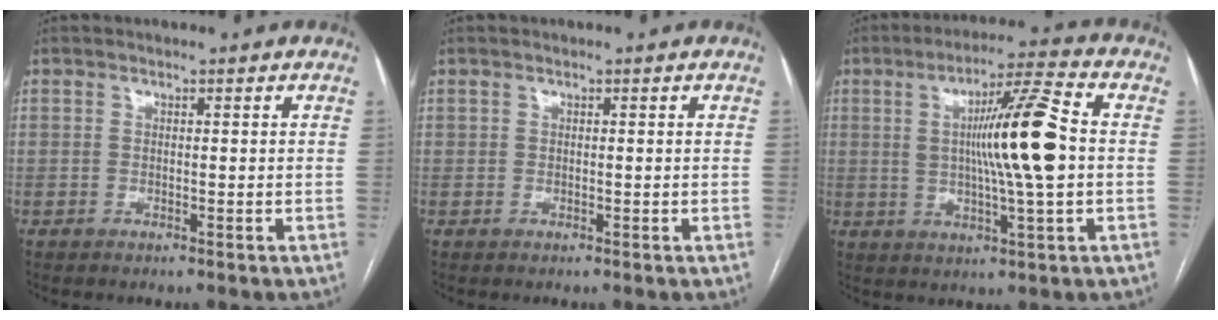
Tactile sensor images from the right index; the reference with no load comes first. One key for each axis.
{"total": 0.0}
{"total": 12.9, "fx": 0.9, "fy": 0.3, "fz": 12.9, "tx": -0.218, "ty": 0.007, "tz": 0.013}